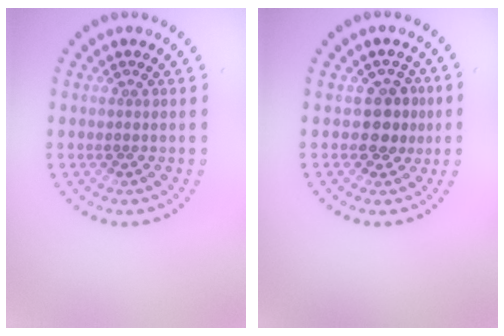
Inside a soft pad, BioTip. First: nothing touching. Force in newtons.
{"total": 2.6, "press": 2.3, "slide": 1.1}